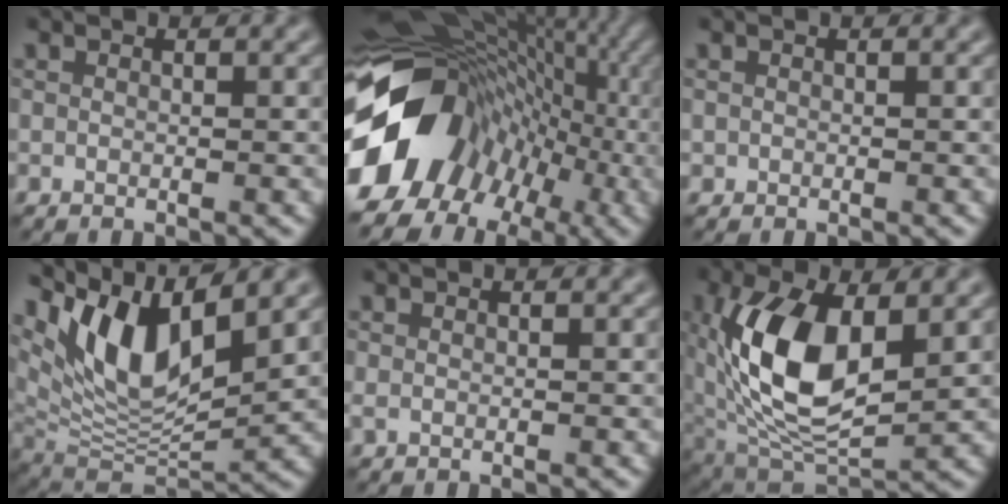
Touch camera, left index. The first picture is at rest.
{"total": 16.2, "force": [-3.3, 13.4, 8.6], "torque": [-0.158, -0.001, -0.057]}
{"total": 0.0}
{"total": 10.0, "force": [5.3, 3.7, 7.7], "torque": [-0.146, -0.009, 0.104]}
{"total": 0.5, "force": [0.2, 0.3, 0.4], "torque": [-0.013, 0.001, 0.002]}
{"total": 11.4, "force": [1.5, 6.1, 9.6], "torque": [-0.192, -0.008, 0.028]}